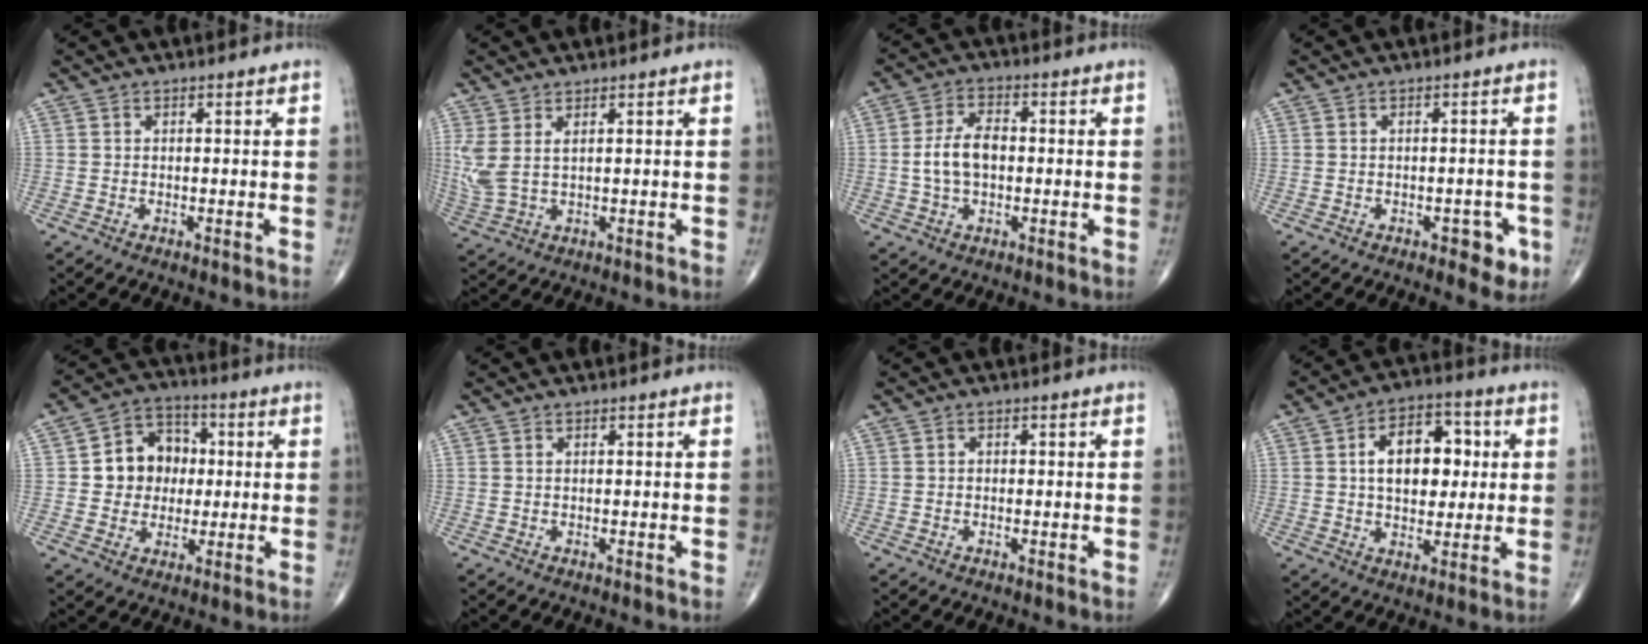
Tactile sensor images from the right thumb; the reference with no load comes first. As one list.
[{"total": 5.5, "force": [1.8, 2.3, 4.7], "torque": [-0.129, -0.003, 0.047]}, {"total": 7.3, "force": [-0.3, 4.3, 5.9], "torque": [-0.112, 0.015, -0.009]}, {"total": 4.3, "force": [-1.9, 2.3, 3.0], "torque": [-0.014, 0.008, -0.021]}, {"total": 10.7, "force": [0.6, 9.2, 5.4], "torque": [-0.039, 0.019, 0.004]}, {"total": 0.0}, {"total": 0.7, "force": [-0.1, 0.5, 0.4], "torque": [-0.001, 0.002, -0.007]}, {"total": 13.2, "force": [2.2, 8.3, 10.1], "torque": [-0.117, 0.012, 0.030]}]